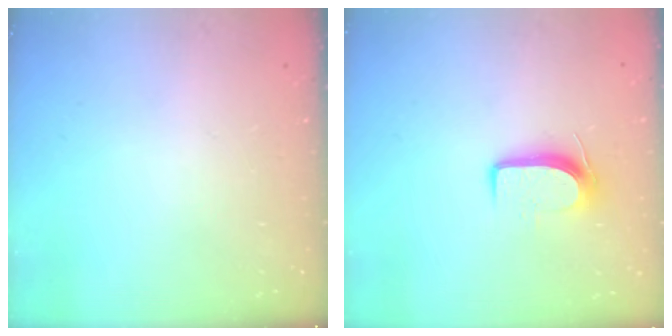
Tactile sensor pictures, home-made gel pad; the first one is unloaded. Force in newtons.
{"total": 8.0, "press": 8.0, "slide": 0.9}